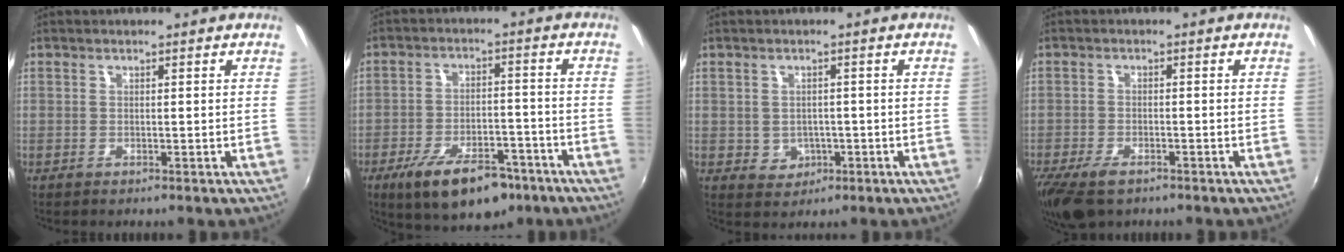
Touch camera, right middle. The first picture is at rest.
{"total": 14.4, "force": [-9.1, 6.1, 9.3], "torque": [-0.174, -0.008, -0.136]}
{"total": 3.8, "force": [-0.7, 3.5, 1.2], "torque": [-0.028, 0.006, 0.001]}
{"total": 8.9, "force": [-6.2, 3.6, 5.2], "torque": [-0.132, -0.033, -0.113]}